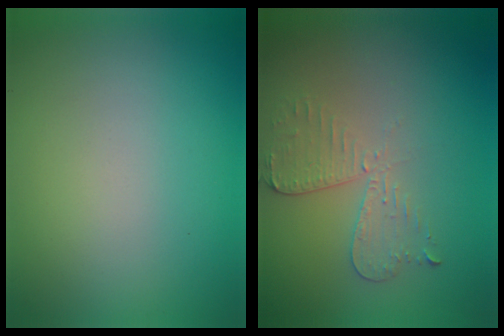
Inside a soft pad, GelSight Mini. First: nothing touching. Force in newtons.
{"total": 2.9, "press": 2.5, "slide": 1.5}